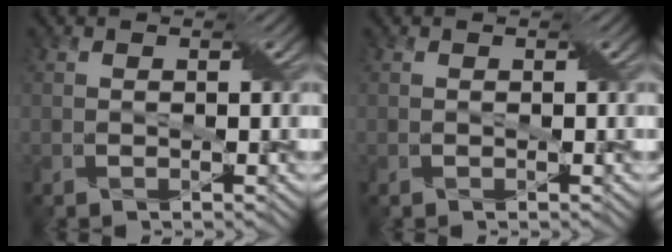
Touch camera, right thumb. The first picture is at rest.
{"total": 0.0}